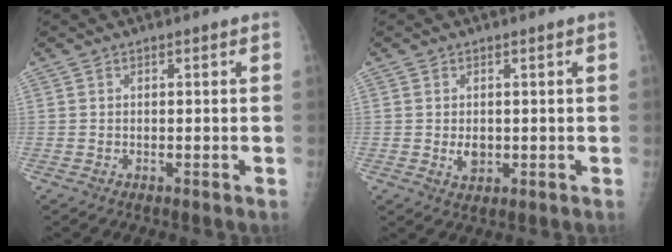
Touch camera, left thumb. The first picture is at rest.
{"total": 2.4, "force": [0.0, 1.8, 1.7], "torque": [-0.023, -0.004, 0.007]}